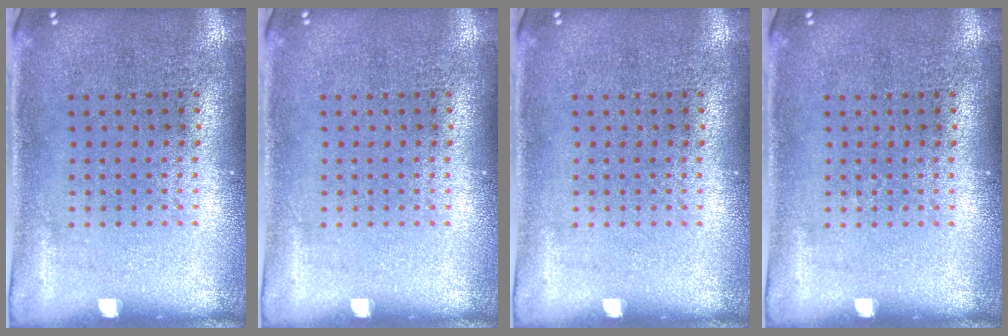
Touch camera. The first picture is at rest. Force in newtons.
{"total": 0.0}
{"total": 0.0}
{"total": 0.0}